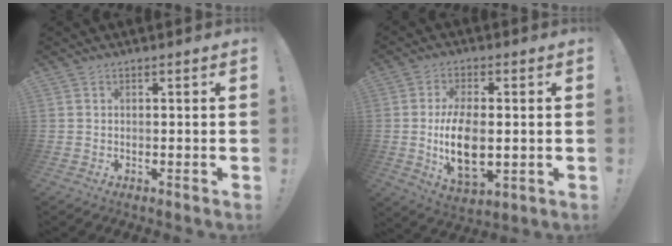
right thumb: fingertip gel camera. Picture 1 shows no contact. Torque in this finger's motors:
{"motor_torque": [-0.05, 0.62, 0.22, 0.00, 0.35]}